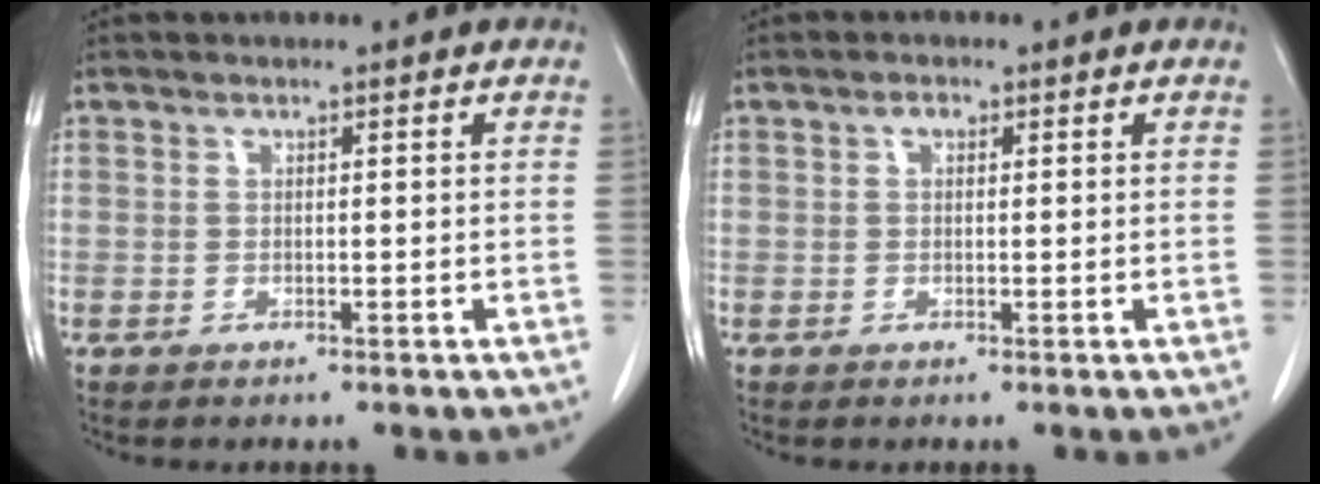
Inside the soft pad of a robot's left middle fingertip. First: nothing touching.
{"total": 1.0, "force": [0.4, 0.6, 0.7], "torque": [-0.012, 0.003, 0.006]}